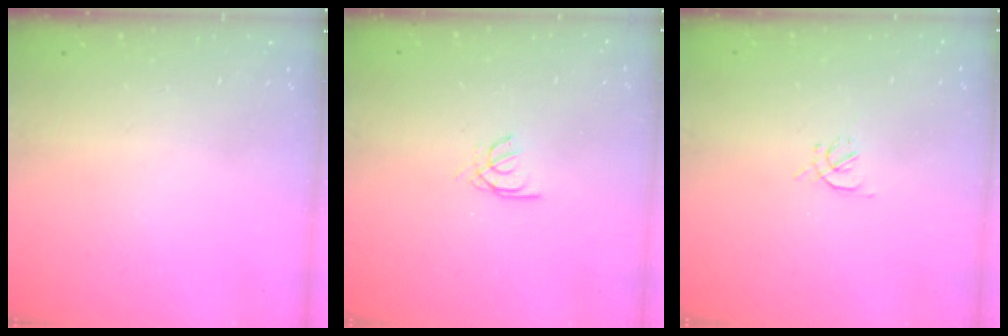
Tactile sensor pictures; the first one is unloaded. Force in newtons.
{"total": 2.6, "press": 2.6, "slide": 0.4}
{"total": 1.2, "press": 1.2, "slide": 0.4}